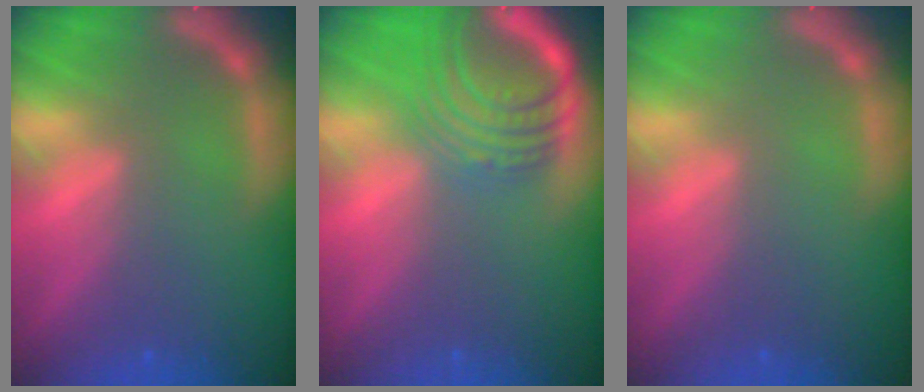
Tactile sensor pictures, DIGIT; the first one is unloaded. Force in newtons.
{"total": 8.5}
{"total": 0.0}